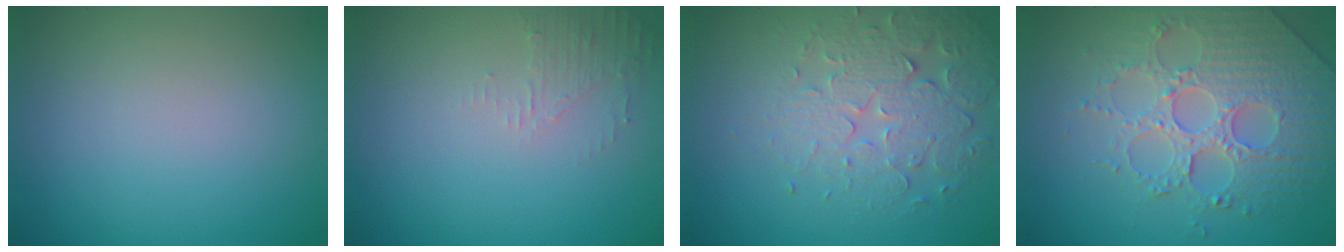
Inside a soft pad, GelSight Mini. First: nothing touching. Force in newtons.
{"total": 1.6, "press": 1.5, "slide": 0.4}
{"total": 4.4, "press": 4.1, "slide": 1.7}
{"total": 5.1, "press": 4.9, "slide": 1.2}